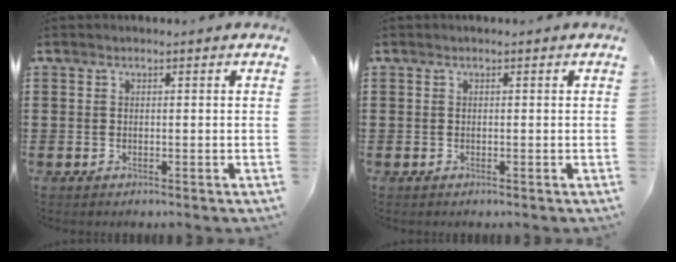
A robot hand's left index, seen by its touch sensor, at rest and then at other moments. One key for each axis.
{"total": 0.0}